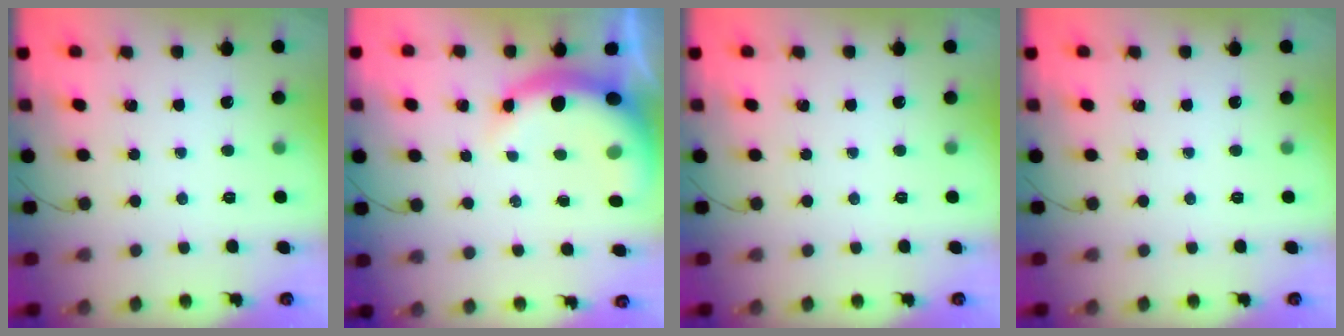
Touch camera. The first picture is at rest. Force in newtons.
{"total": 7.7, "press": 7.4, "slide": 1.9}
{"total": 0.0}
{"total": 0.0}